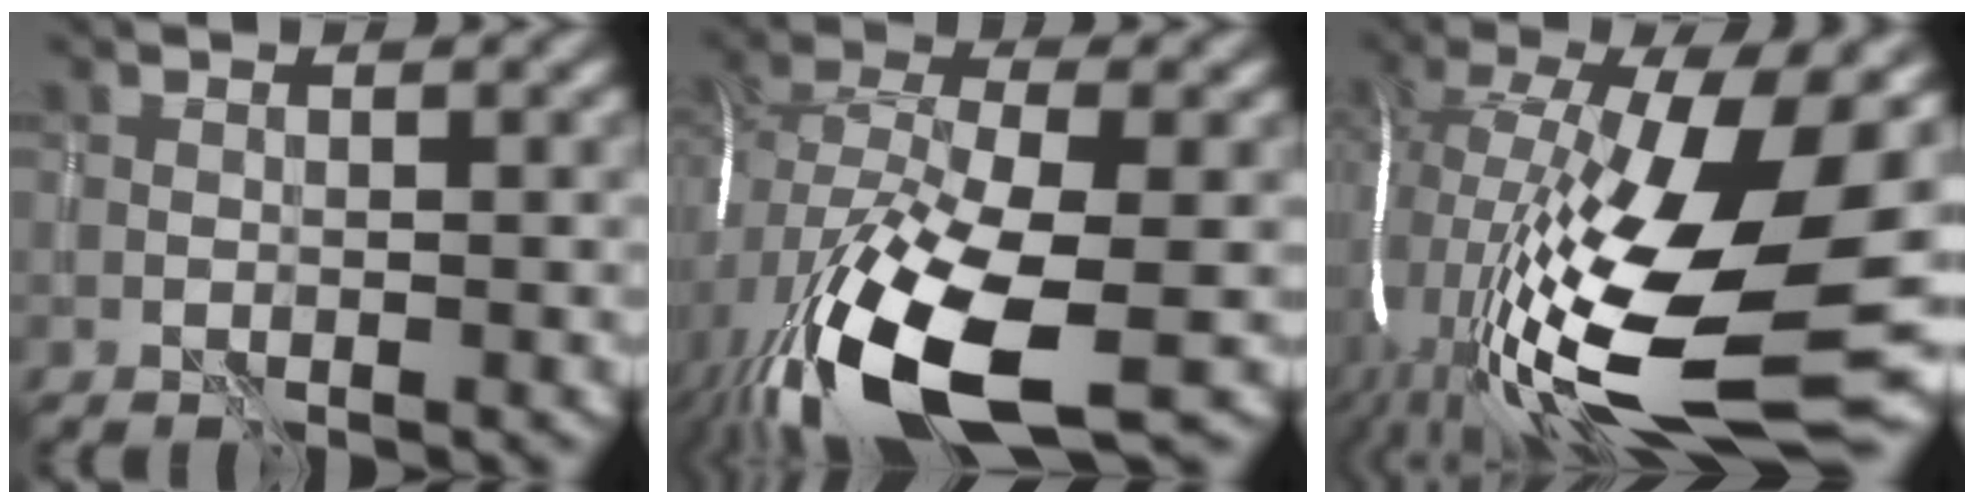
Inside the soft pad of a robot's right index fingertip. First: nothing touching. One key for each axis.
{"total": 16.1, "fx": -6.2, "fy": 7.3, "fz": 12.9, "tx": -0.281, "ty": -0.050, "tz": -0.105}
{"total": 19.3, "fx": -2.7, "fy": 6.1, "fz": 18.1, "tx": -0.350, "ty": -0.018, "tz": -0.041}